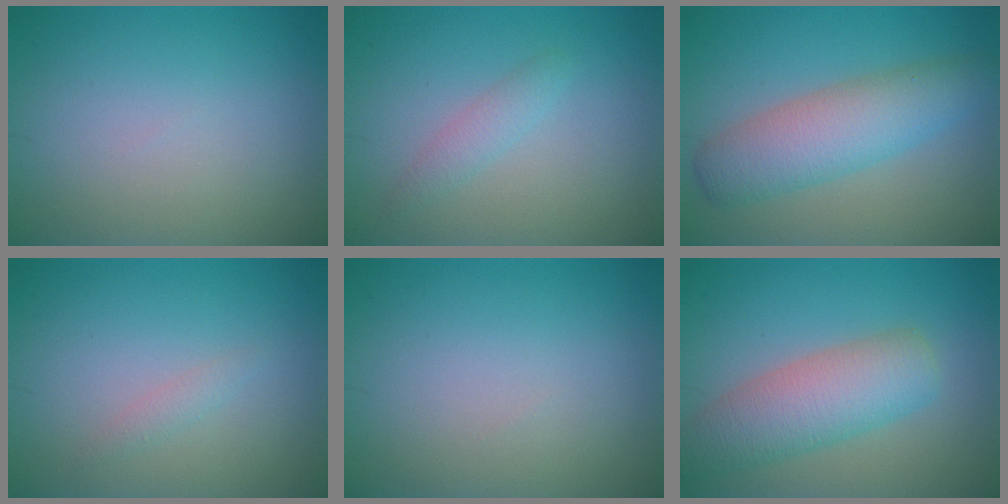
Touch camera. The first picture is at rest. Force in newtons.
{"total": 1.6, "press": 1.6, "slide": 0.2}
{"total": 5.8, "press": 5.8, "slide": 0.2}
{"total": 0.9, "press": 0.9, "slide": 0.1}
{"total": 0.0}
{"total": 5.9, "press": 5.9, "slide": 0.2}